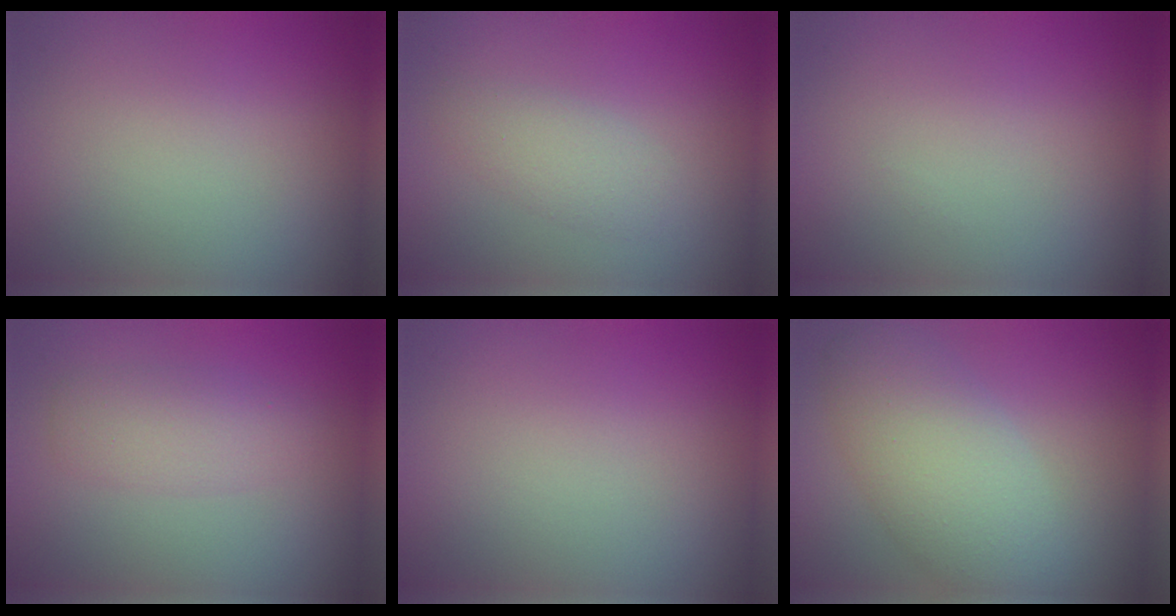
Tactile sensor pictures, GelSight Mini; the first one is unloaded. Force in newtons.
{"total": 2.3, "press": 2.3, "slide": 0.1}
{"total": 0.0}
{"total": 2.9, "press": 2.9, "slide": 0.1}
{"total": 0.0}
{"total": 6.5, "press": 6.5, "slide": 0.6}